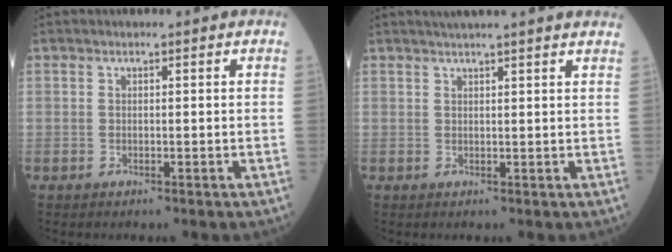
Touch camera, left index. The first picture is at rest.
{"total": 8.5, "force": [7.5, -0.4, 4.0], "torque": [-0.057, 0.027, 0.081]}